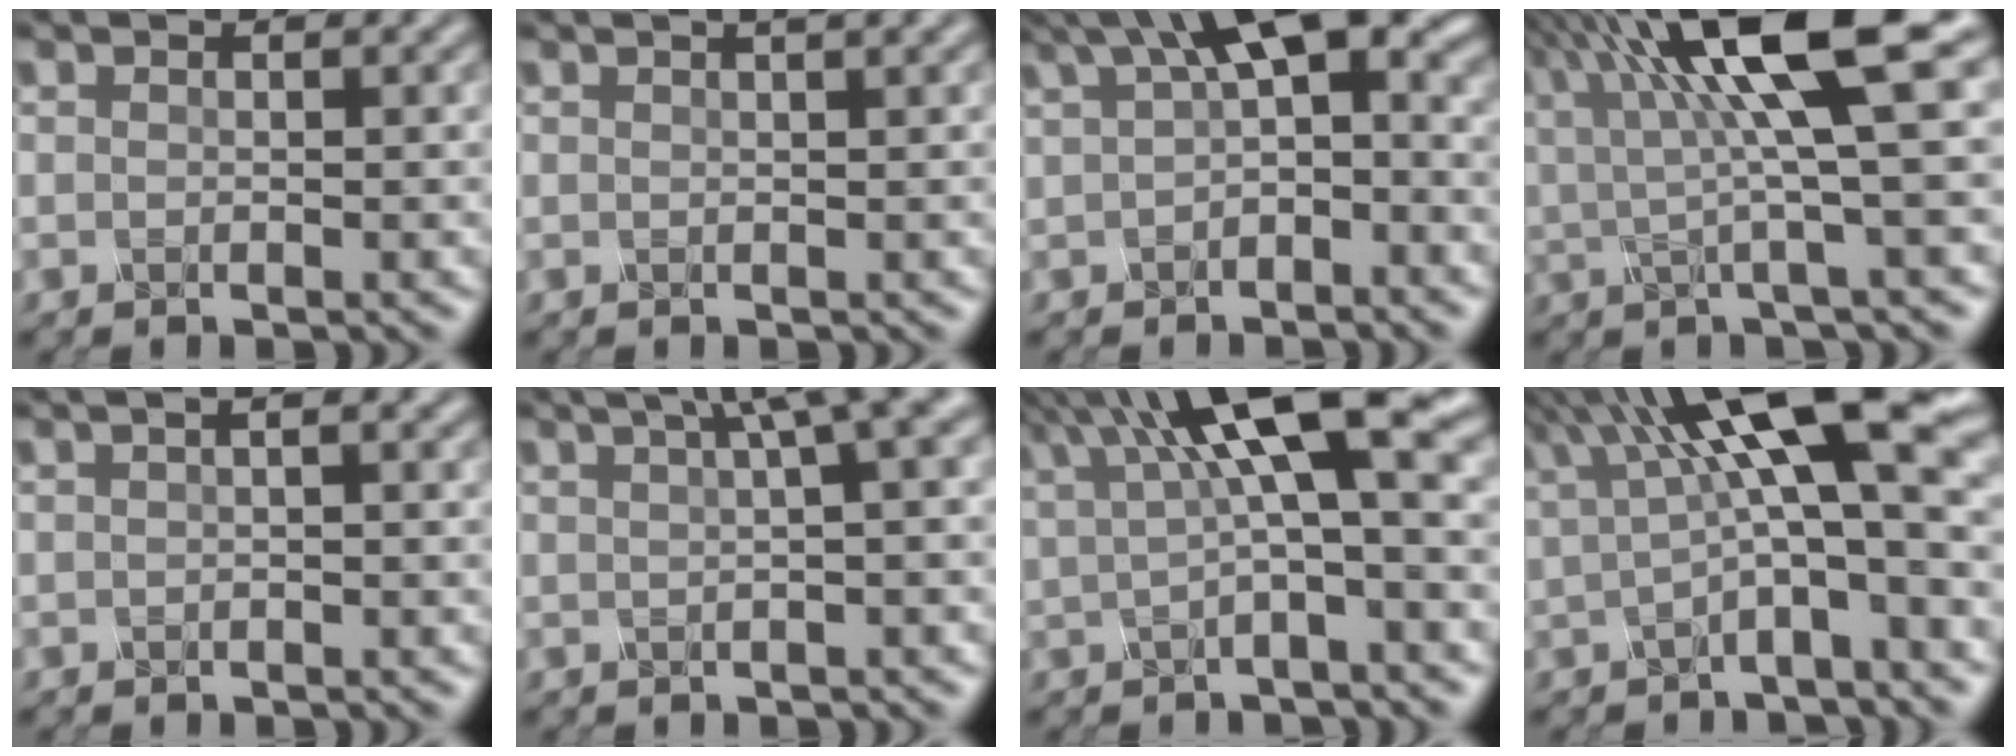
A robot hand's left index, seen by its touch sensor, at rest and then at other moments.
{"total": 1.7, "force": [1.0, 0.4, 1.3], "torque": [-0.013, 0.003, 0.009]}
{"total": 7.4, "force": [2.5, 2.8, 6.3], "torque": [-0.092, 0.020, 0.030]}
{"total": 11.3, "force": [3.9, 2.1, 10.4], "torque": [-0.167, 0.011, 0.065]}
{"total": 2.1, "force": [0.7, 0.7, 1.8], "torque": [-0.020, 0.004, -0.001]}
{"total": 7.1, "force": [3.2, 2.1, 6.0], "torque": [-0.046, 0.032, 0.034]}
{"total": 9.2, "force": [3.1, 2.2, 8.4], "torque": [-0.139, 0.016, 0.047]}
{"total": 11.6, "force": [3.3, 2.9, 10.7], "torque": [-0.165, 0.019, 0.049]}